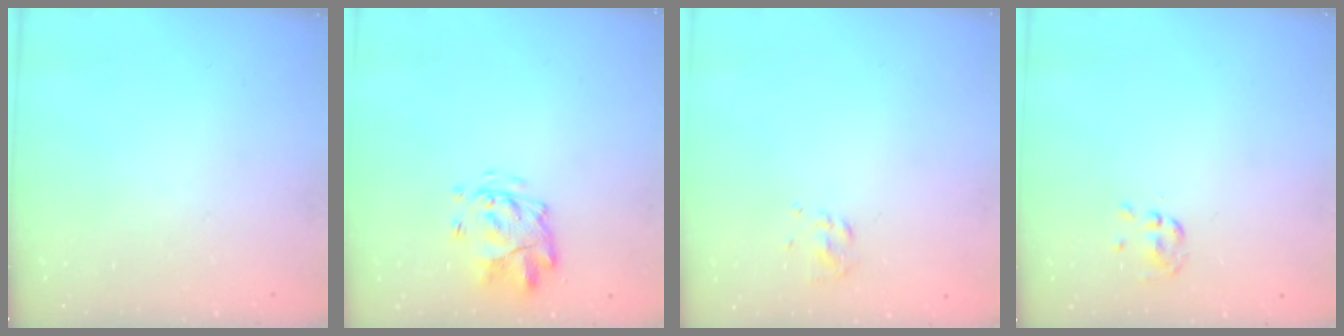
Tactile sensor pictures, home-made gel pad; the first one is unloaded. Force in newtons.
{"total": 3.8, "press": 3.5, "slide": 1.6}
{"total": 2.7, "press": 2.5, "slide": 0.8}
{"total": 2.0, "press": 1.9, "slide": 0.5}